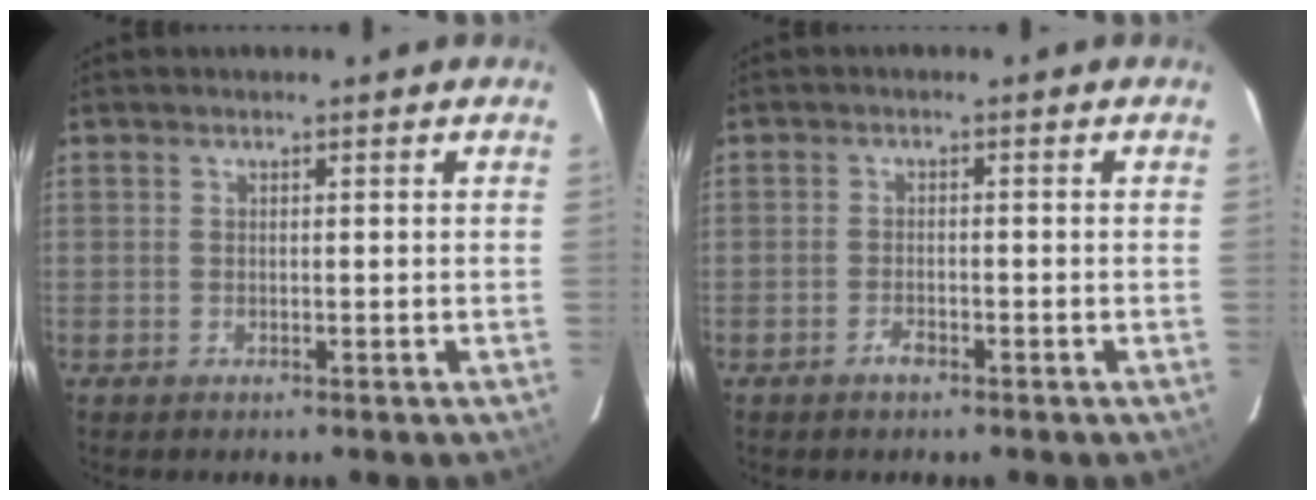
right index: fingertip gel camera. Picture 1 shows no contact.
{"total": 1.9, "force": [-1.3, 0.7, 1.1], "torque": [-0.025, 0.000, -0.025]}